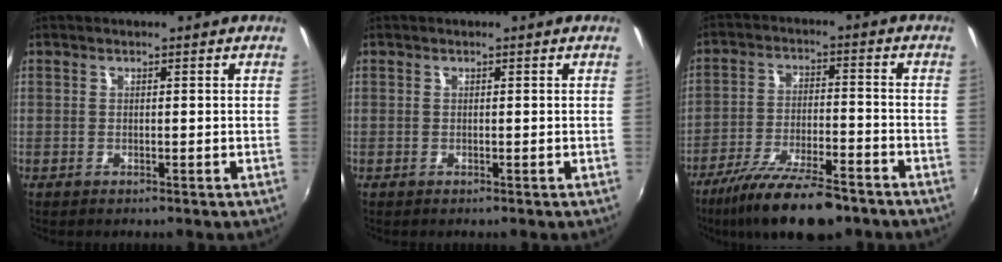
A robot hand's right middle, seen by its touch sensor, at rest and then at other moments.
{"total": 0.0}
{"total": 15.3, "force": [-11.7, 3.8, 9.0], "torque": [-0.186, -0.028, -0.194]}